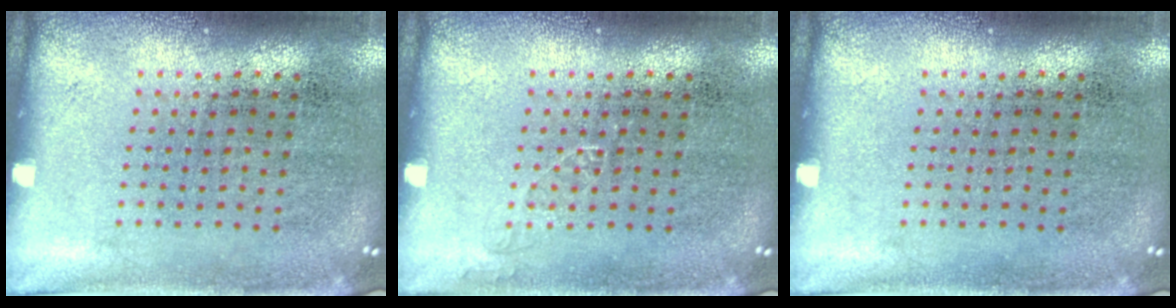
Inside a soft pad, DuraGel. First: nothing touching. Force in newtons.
{"total": 0.6, "press": 0.6, "slide": 0.0}
{"total": 0.0}